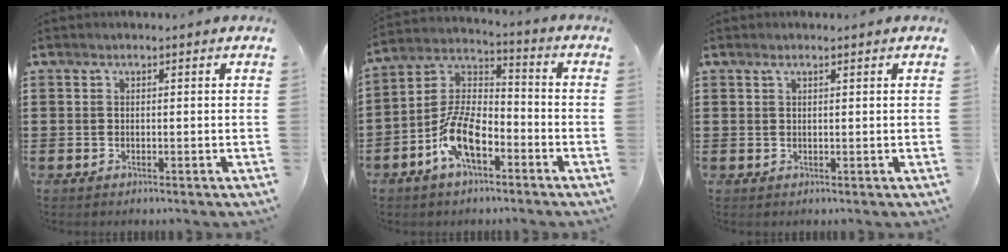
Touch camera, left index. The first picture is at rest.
{"total": 10.3, "force": [-5.4, 4.4, 7.5], "torque": [-0.178, 0.005, -0.108]}
{"total": 0.9, "force": [0.6, 0.1, 0.6], "torque": [-0.013, 0.001, 0.011]}